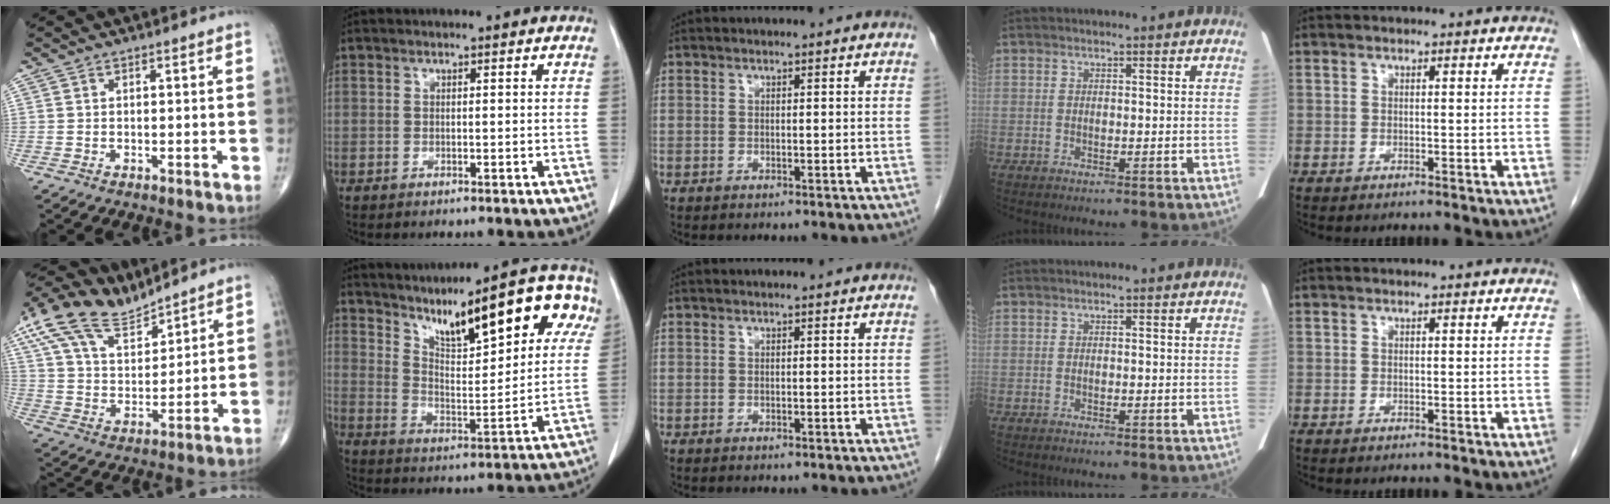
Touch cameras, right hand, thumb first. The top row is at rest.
{"thumb": {"total": 14.5, "force": [10.6, 6.1, 7.7], "torque": [-0.131, -0.027, 0.210]}, "index": {"total": 21.1, "force": [11.5, 4.8, 17.0], "torque": [-0.253, 0.031, 0.179]}}